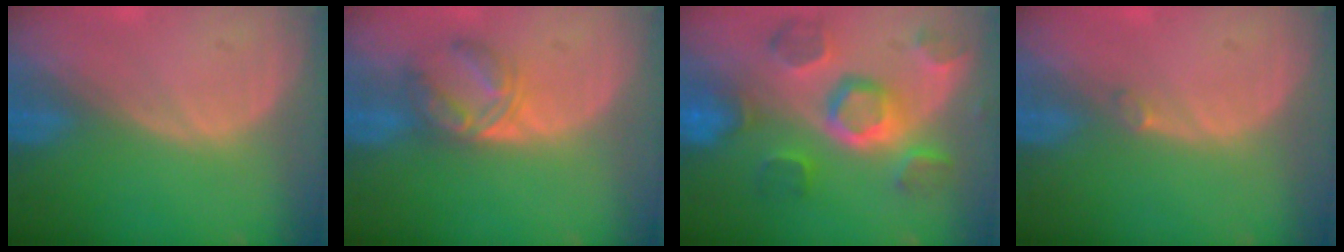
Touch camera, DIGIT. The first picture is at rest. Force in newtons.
{"total": 5.6, "press": 5.4, "slide": 1.1}
{"total": 11.1, "press": 9.9, "slide": 4.9}
{"total": 0.6, "press": 0.6, "slide": 0.1}